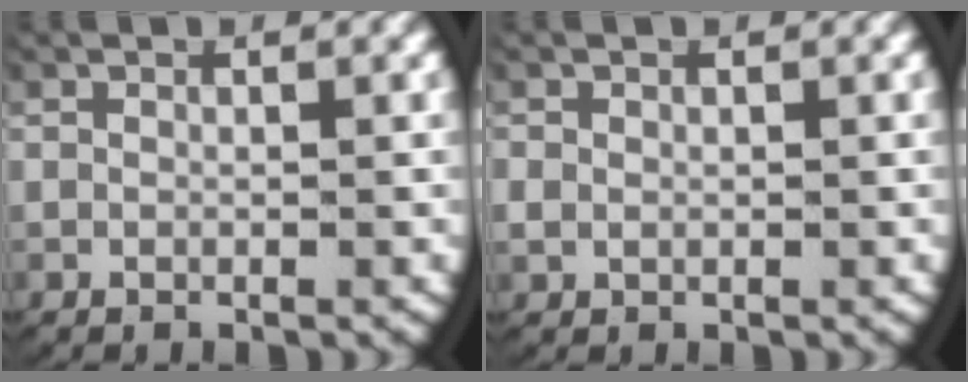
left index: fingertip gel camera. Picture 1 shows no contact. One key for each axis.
{"total": 1.1, "fx": 0.0, "fy": 1.1, "fz": 0.4, "tx": -0.017, "ty": -0.005, "tz": 0.005}